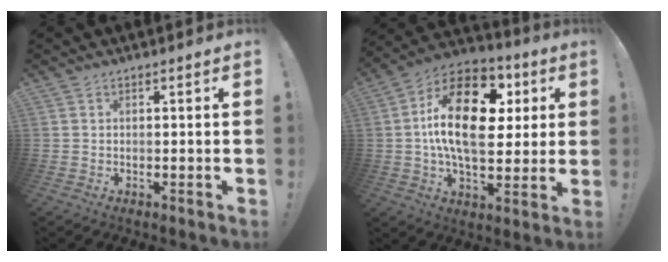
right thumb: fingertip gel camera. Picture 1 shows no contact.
{"total": 23.0, "force": [4.2, 13.1, 18.4], "torque": [-0.317, -0.005, 0.073]}